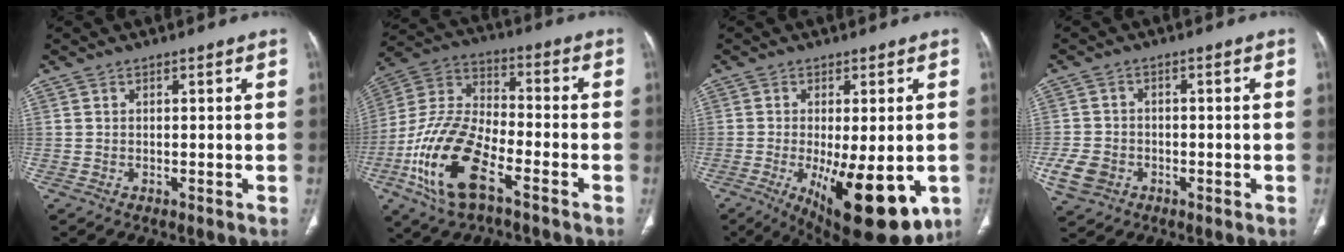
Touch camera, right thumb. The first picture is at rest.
{"total": 18.6, "force": [-8.4, 8.3, 14.4], "torque": [-0.296, 0.034, -0.162]}
{"total": 17.7, "force": [-5.8, 6.6, 15.4], "torque": [-0.193, -0.023, -0.067]}
{"total": 6.1, "force": [-2.3, 4.9, 2.8], "torque": [-0.057, 0.013, -0.035]}